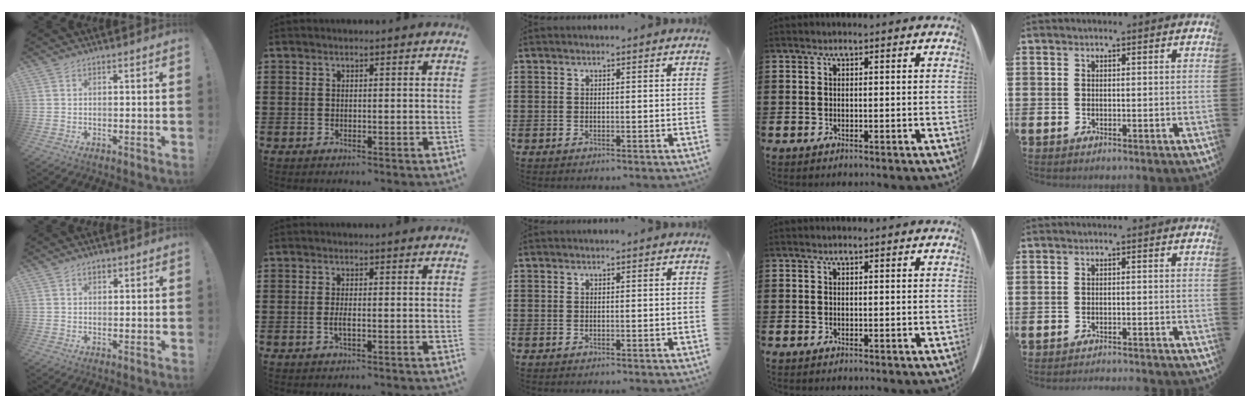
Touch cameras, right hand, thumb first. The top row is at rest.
{"thumb": {"total": 1.4, "force": [0.8, 0.9, 0.7], "torque": [-0.008, -0.001, 0.013]}, "index": {"total": 1.7, "force": [-0.5, 0.3, 1.6], "torque": [-0.036, -0.003, -0.011]}, "little": {"total": 1.2, "force": [-1.2, -0.2, -0.1], "torque": [0.001, 0.003, -0.024]}}